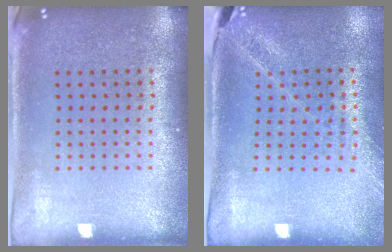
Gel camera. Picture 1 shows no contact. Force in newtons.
{"total": 1.5, "press": 1.4, "slide": 0.4}